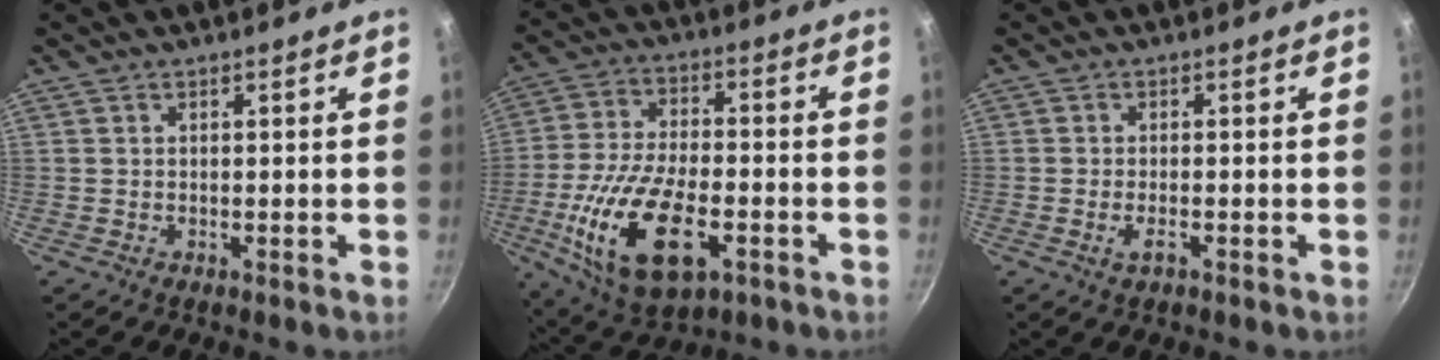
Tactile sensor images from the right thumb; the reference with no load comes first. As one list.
[{"total": 19.5, "force": [-6.3, 9.5, 15.8], "torque": [-0.301, 0.009, -0.110]}, {"total": 2.1, "force": [-1.0, 0.8, 1.7], "torque": [-0.034, 0.003, -0.020]}]